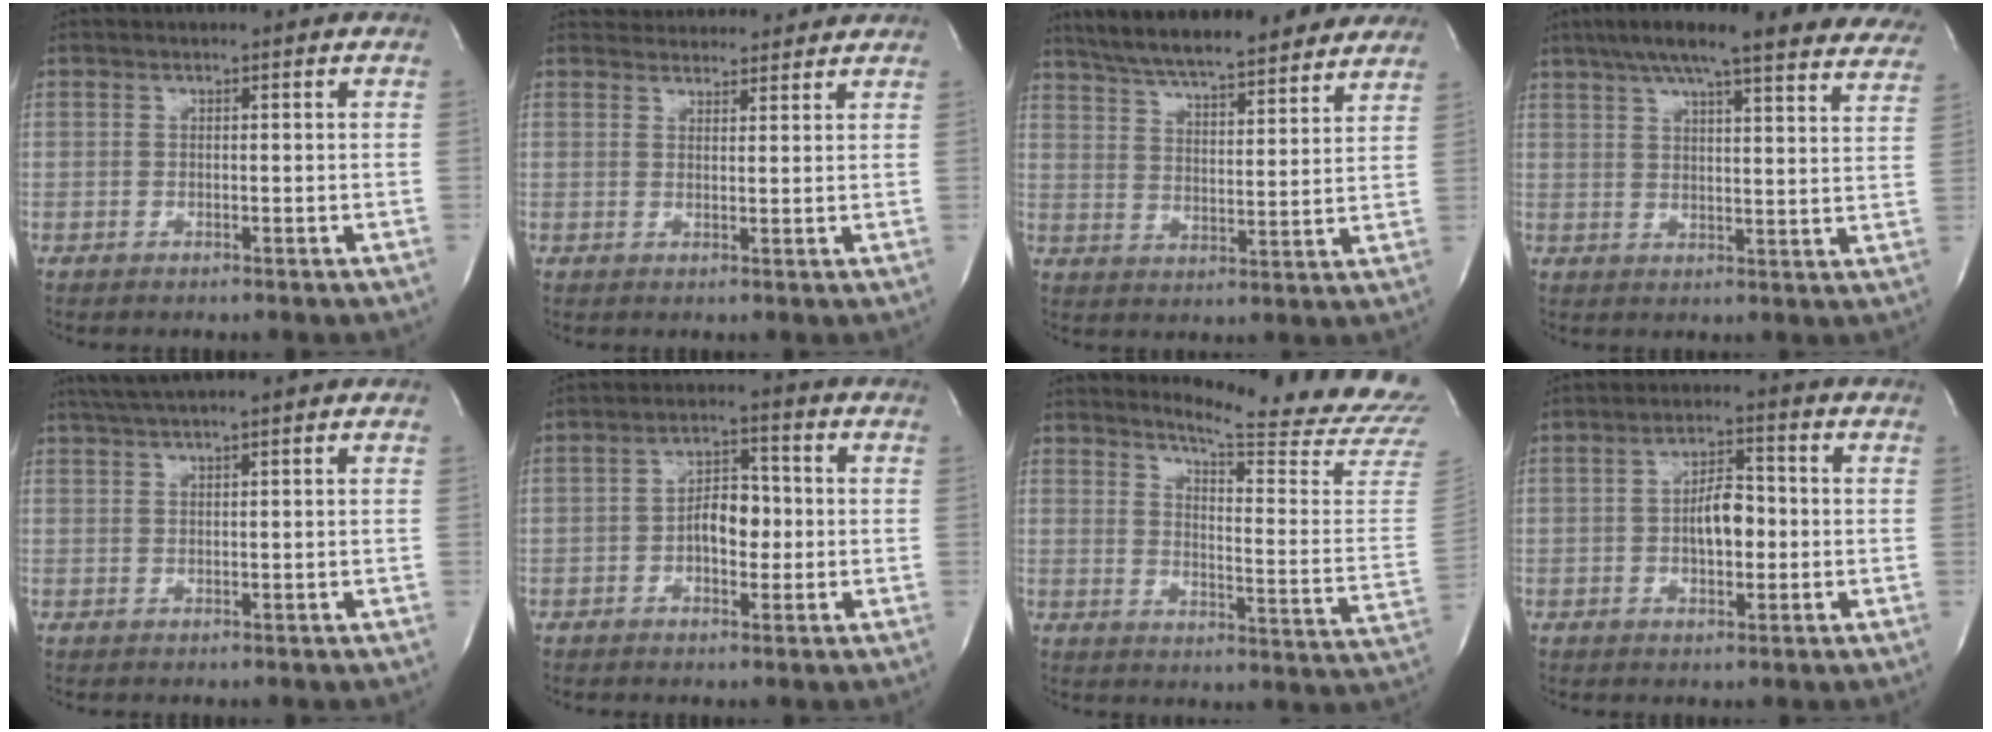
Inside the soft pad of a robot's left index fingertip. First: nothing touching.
{"total": 10.7, "force": [10.2, 2.4, 1.8], "torque": [-0.022, 0.015, 0.136]}
{"total": 21.6, "force": [18.6, 3.8, 10.3], "torque": [-0.165, 0.022, 0.259]}
{"total": 24.9, "force": [20.5, 4.1, 13.5], "torque": [-0.205, 0.009, 0.247]}
{"total": 3.0, "force": [2.3, -0.7, 1.8], "torque": [-0.040, 0.013, 0.049]}
{"total": 5.8, "force": [-0.9, 3.1, 4.8], "torque": [-0.080, 0.015, -0.017]}
{"total": 20.0, "force": [19.1, -0.4, 5.7], "torque": [-0.085, -0.154, 0.217]}
{"total": 6.0, "force": [-0.6, 2.7, 5.4], "torque": [-0.092, 0.012, -0.011]}